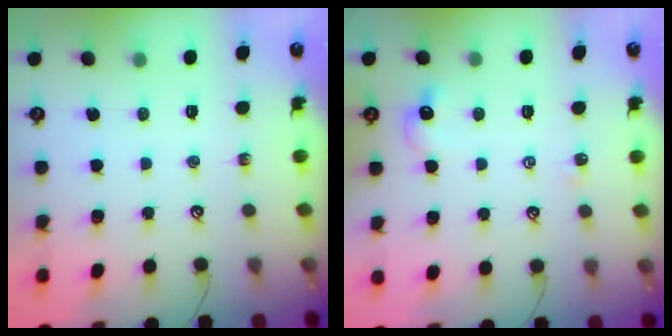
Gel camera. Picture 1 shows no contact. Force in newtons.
{"total": 2.7, "press": 2.6, "slide": 0.5}